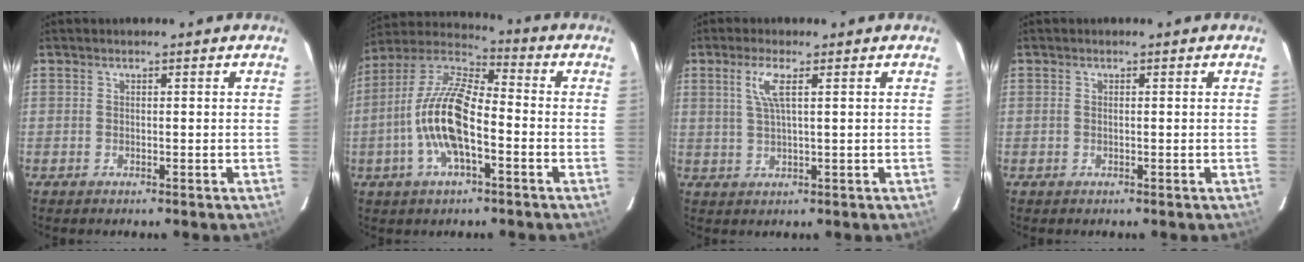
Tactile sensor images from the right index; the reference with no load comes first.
{"total": 14.8, "force": [-4.2, 5.5, 13.1], "torque": [-0.263, 0.003, -0.085]}
{"total": 4.2, "force": [1.6, 0.2, 3.8], "torque": [-0.080, 0.001, 0.034]}
{"total": 0.0}